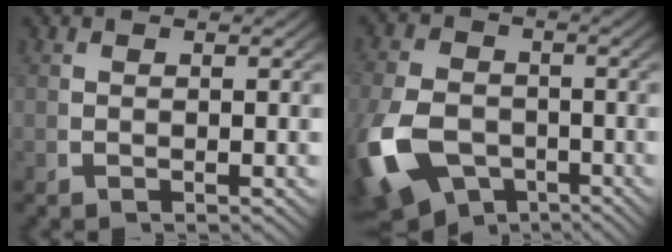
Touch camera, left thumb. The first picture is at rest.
{"total": 10.5, "force": [-4.4, 7.8, 5.5], "torque": [-0.126, -0.056, -0.057]}